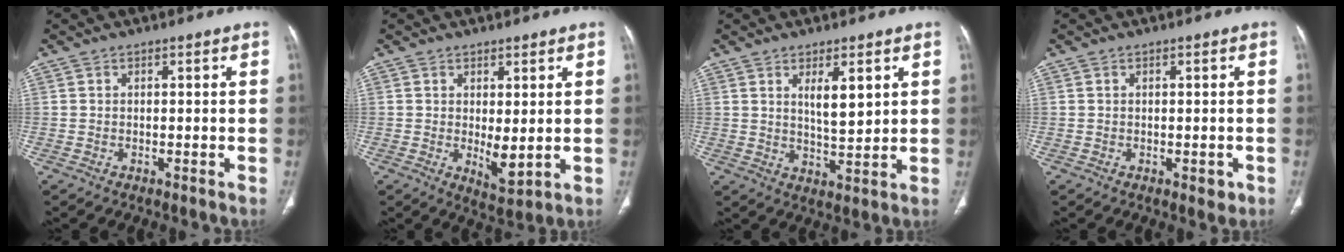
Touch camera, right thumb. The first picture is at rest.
{"total": 4.9, "force": [0.2, 1.9, 4.5], "torque": [-0.066, -0.018, 0.013]}
{"total": 6.4, "force": [2.6, 2.1, 5.5], "torque": [-0.082, -0.027, 0.048]}
{"total": 1.8, "force": [-0.7, 1.1, 1.3], "torque": [-0.009, 0.000, -0.005]}